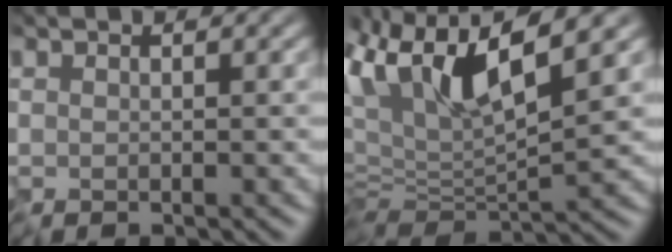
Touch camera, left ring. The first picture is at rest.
{"total": 8.8, "force": [2.2, 3.4, 7.8], "torque": [-0.156, 0.004, 0.037]}